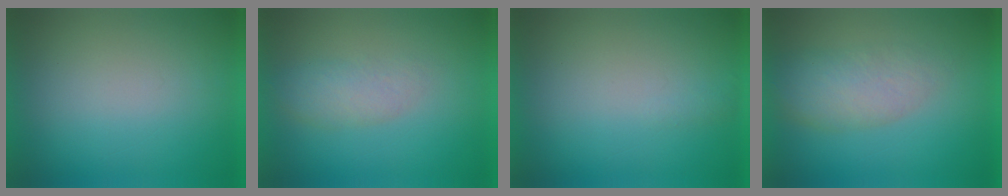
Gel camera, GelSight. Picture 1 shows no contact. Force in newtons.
{"total": 3.9}
{"total": 1.1}
{"total": 4.4}